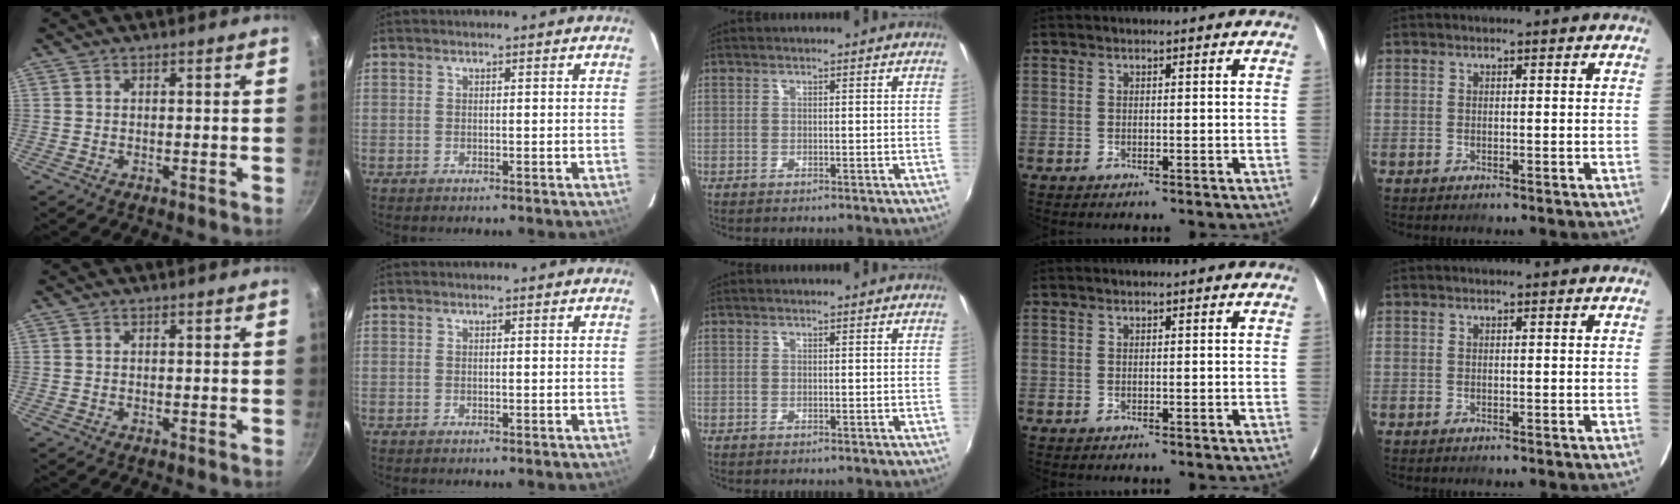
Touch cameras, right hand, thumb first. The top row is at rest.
{}